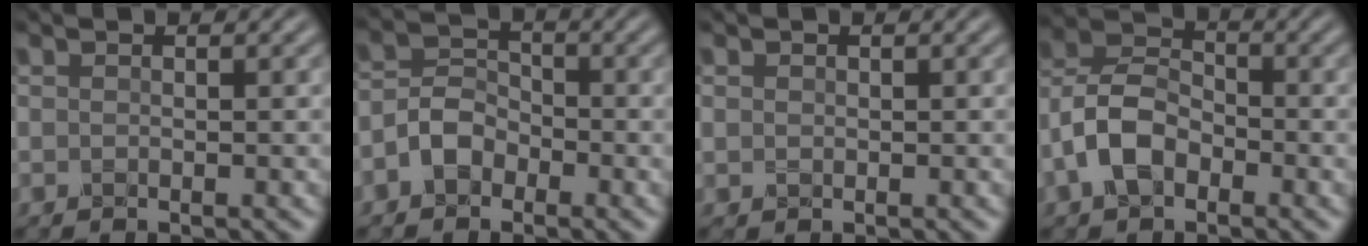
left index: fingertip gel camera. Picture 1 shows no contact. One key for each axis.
{"total": 2.6, "fx": -1.5, "fy": 1.7, "fz": 1.2, "tx": -0.027, "ty": 0.013, "tz": -0.036}
{"total": 1.4, "fx": 0.6, "fy": 1.1, "fz": 0.4, "tx": 0.005, "ty": 0.013, "tz": -0.001}
{"total": 5.5, "fx": -2.3, "fy": 3.5, "fz": 3.5, "tx": -0.081, "ty": 0.013, "tz": -0.052}